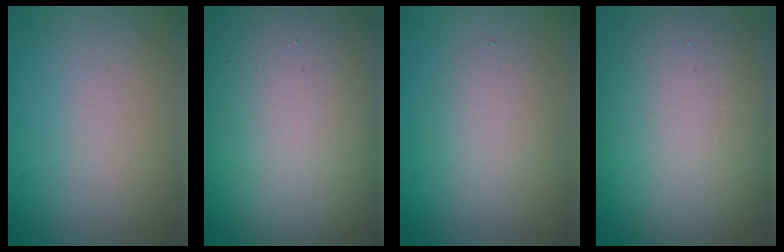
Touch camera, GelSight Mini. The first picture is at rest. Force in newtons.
{"total": 22.1, "press": 22.1, "slide": 1.2}
{"total": 2.7, "press": 2.7, "slide": 0.2}
{"total": 14.1, "press": 14.1, "slide": 0.8}